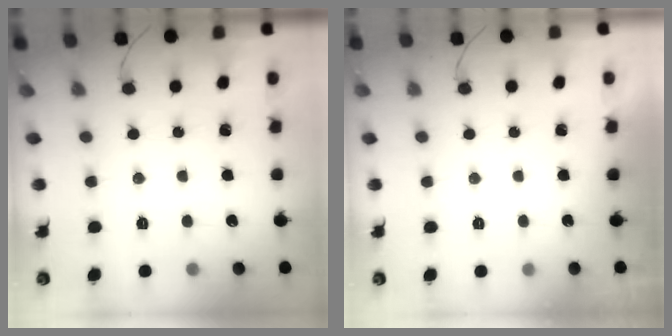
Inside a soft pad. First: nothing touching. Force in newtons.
{"total": 0.0}